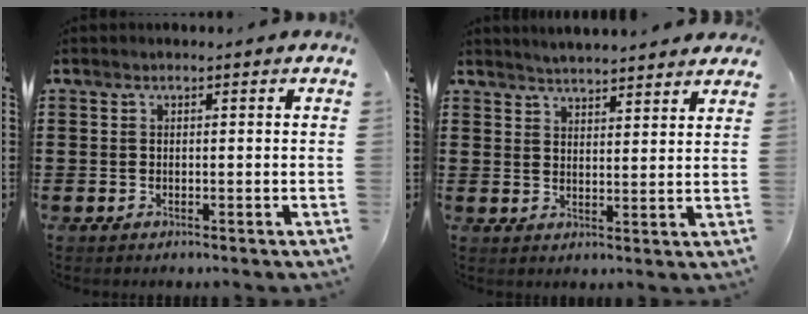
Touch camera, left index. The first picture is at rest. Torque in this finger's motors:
{"motor_torque": [2.14, 0.00, 0.21, 0.10]}